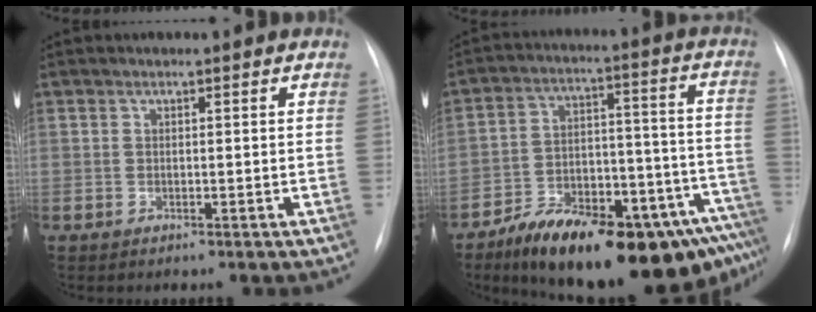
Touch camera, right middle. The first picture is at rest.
{"total": 23.9, "force": [-16.6, 6.5, 15.9], "torque": [-0.179, 0.029, -0.248]}